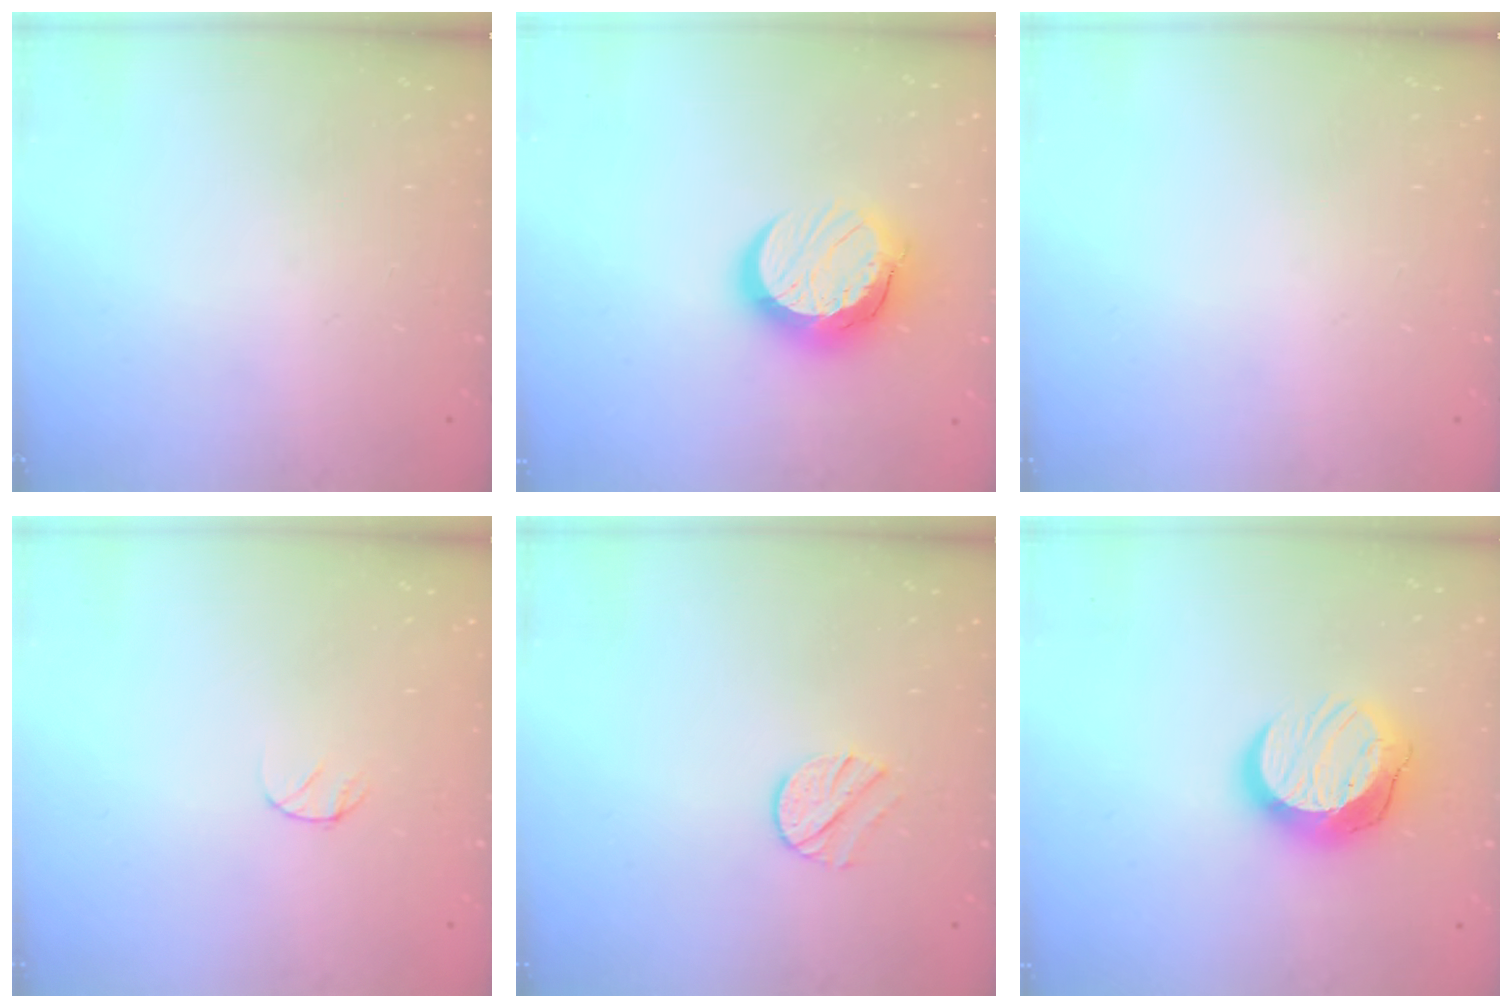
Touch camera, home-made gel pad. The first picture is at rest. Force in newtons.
{"total": 13.1, "press": 13.1, "slide": 1.2}
{"total": 0.0}
{"total": 3.9, "press": 3.9, "slide": 0.4}
{"total": 8.2, "press": 8.1, "slide": 0.7}
{"total": 13.6, "press": 13.5, "slide": 1.0}